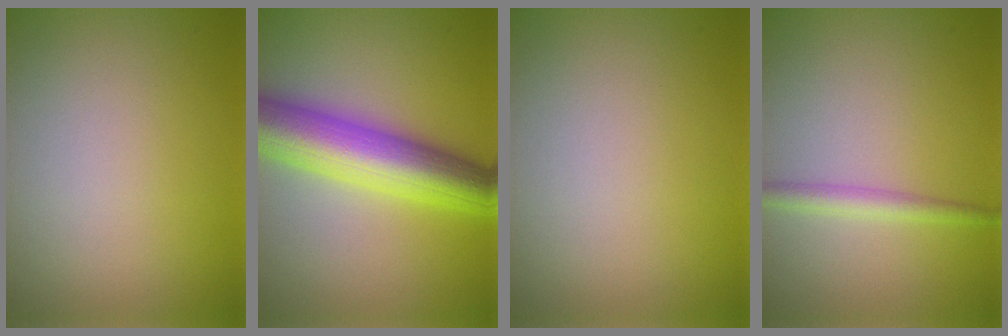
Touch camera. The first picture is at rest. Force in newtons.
{"total": 9.5, "press": 9.5, "slide": 0.2}
{"total": 0.0}
{"total": 2.0, "press": 2.0, "slide": 0.0}